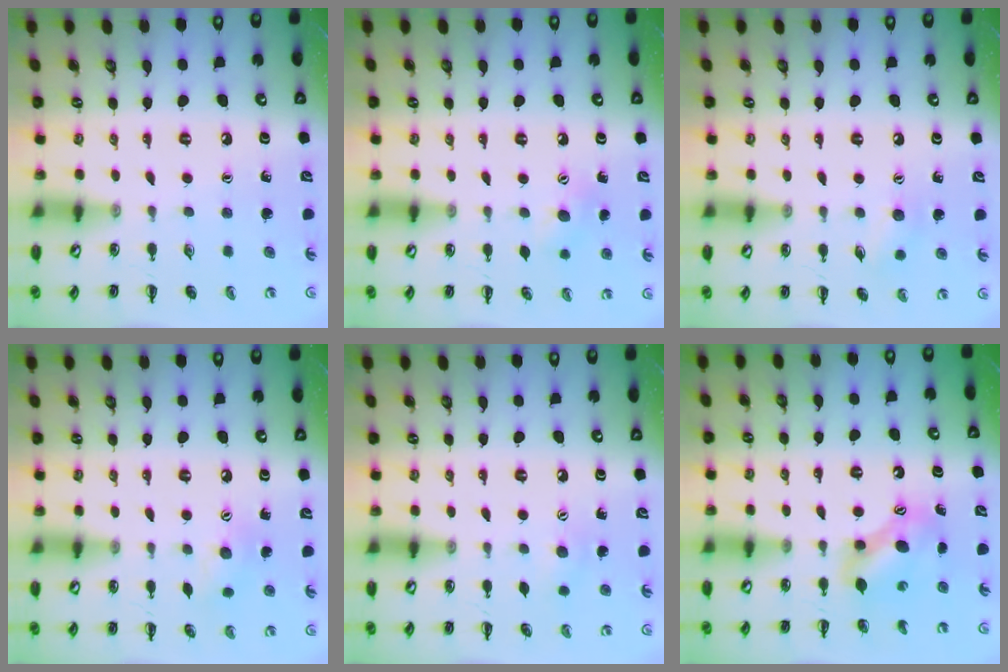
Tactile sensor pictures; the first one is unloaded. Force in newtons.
{"total": 6.2, "press": 6.0, "slide": 1.6}
{"total": 6.3, "press": 6.1, "slide": 1.7}
{"total": 6.6, "press": 6.6, "slide": 1.0}
{"total": 5.8, "press": 5.6, "slide": 1.5}
{"total": 7.4, "press": 7.4, "slide": 0.5}